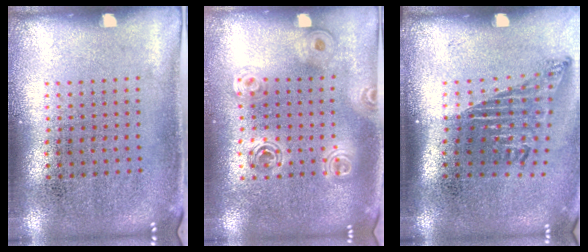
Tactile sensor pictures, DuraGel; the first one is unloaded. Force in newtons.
{"total": 1.7, "press": 1.5, "slide": 0.7}
{"total": 1.7, "press": 1.1, "slide": 1.3}